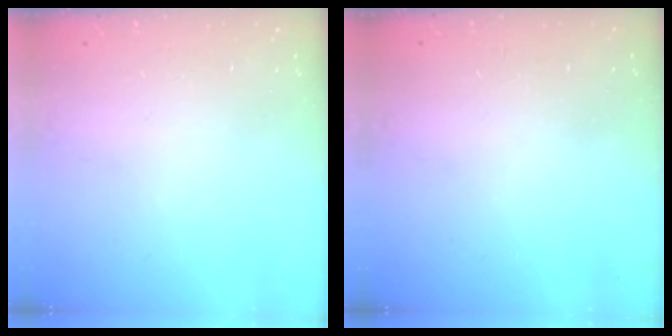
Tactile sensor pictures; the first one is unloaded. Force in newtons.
{"total": 3.7, "press": 3.7, "slide": 0.0}